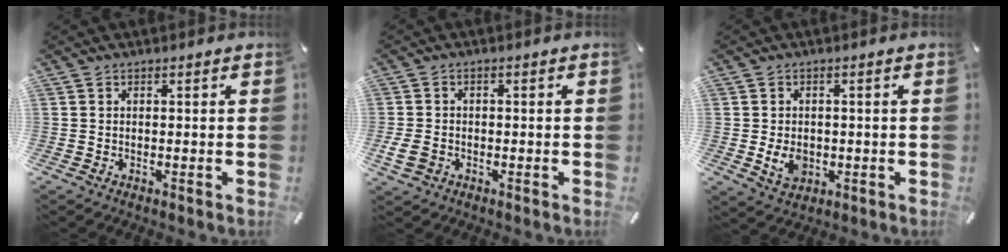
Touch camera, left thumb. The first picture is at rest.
{"total": 4.0, "force": [-1.1, 3.2, 2.1], "torque": [-0.051, 0.001, -0.020]}
{"total": 5.2, "force": [-0.8, 4.0, 3.2], "torque": [-0.059, -0.001, -0.014]}